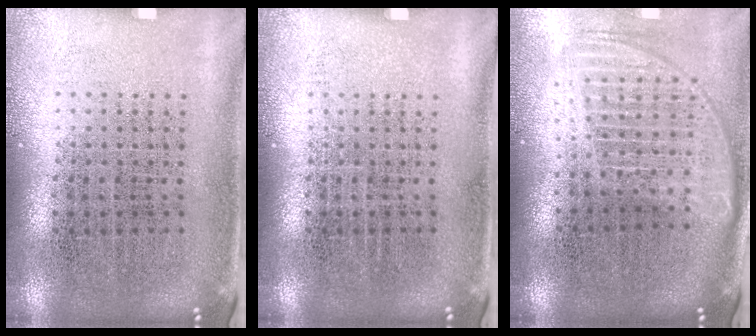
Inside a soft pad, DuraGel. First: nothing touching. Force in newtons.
{"total": 0.0}
{"total": 1.8, "press": 1.5, "slide": 1.0}